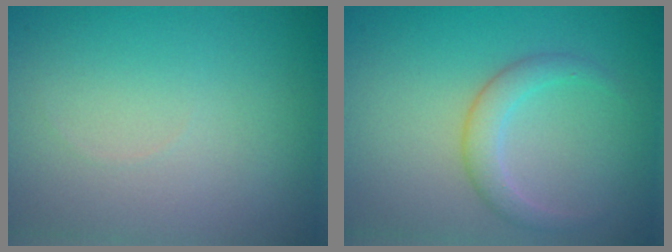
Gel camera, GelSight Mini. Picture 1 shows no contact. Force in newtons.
{"total": 2.3, "press": 2.3, "slide": 0.1}